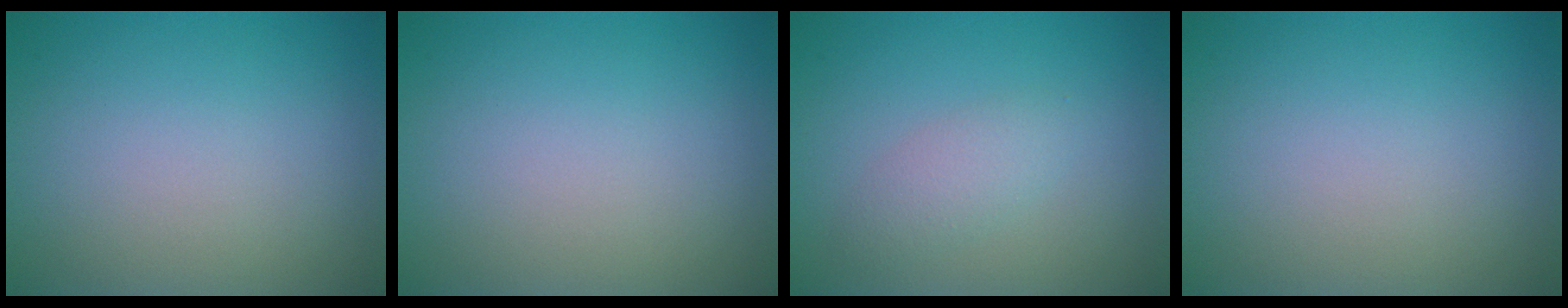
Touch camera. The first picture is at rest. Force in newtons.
{"total": 0.0}
{"total": 1.9, "press": 1.9, "slide": 0.1}
{"total": 0.0}